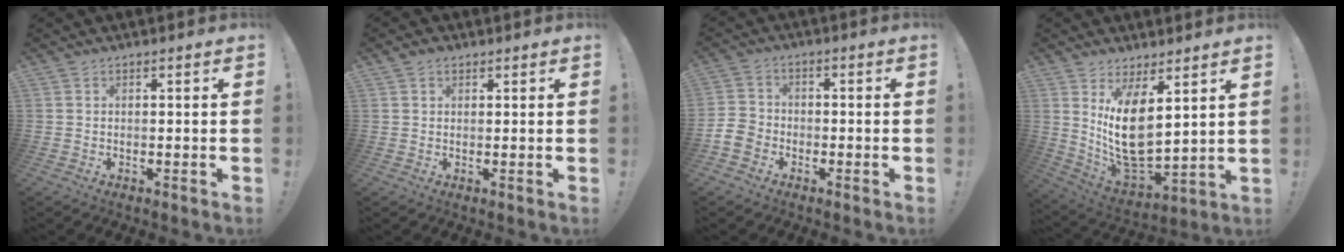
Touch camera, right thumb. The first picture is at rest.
{"total": 1.6, "force": [0.9, 1.1, 0.7], "torque": [-0.011, 0.000, 0.017]}
{"total": 6.6, "force": [-3.7, 5.0, 2.4], "torque": [-0.058, 0.027, -0.068]}
{"total": 14.9, "force": [6.3, 7.0, 11.6], "torque": [-0.231, -0.059, 0.114]}